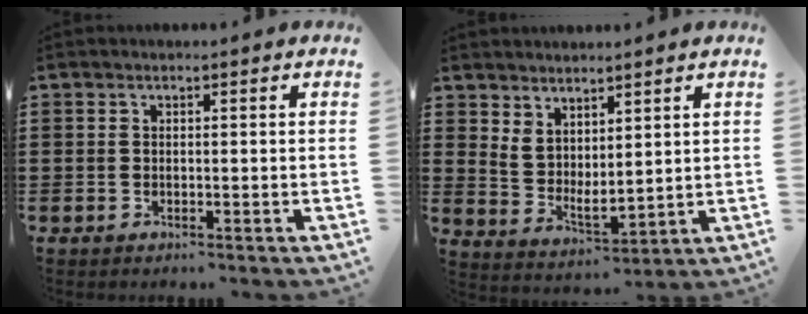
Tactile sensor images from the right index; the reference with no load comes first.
{"total": 3.4, "force": [3.2, 1.1, 0.5], "torque": [-0.024, -0.019, 0.060]}